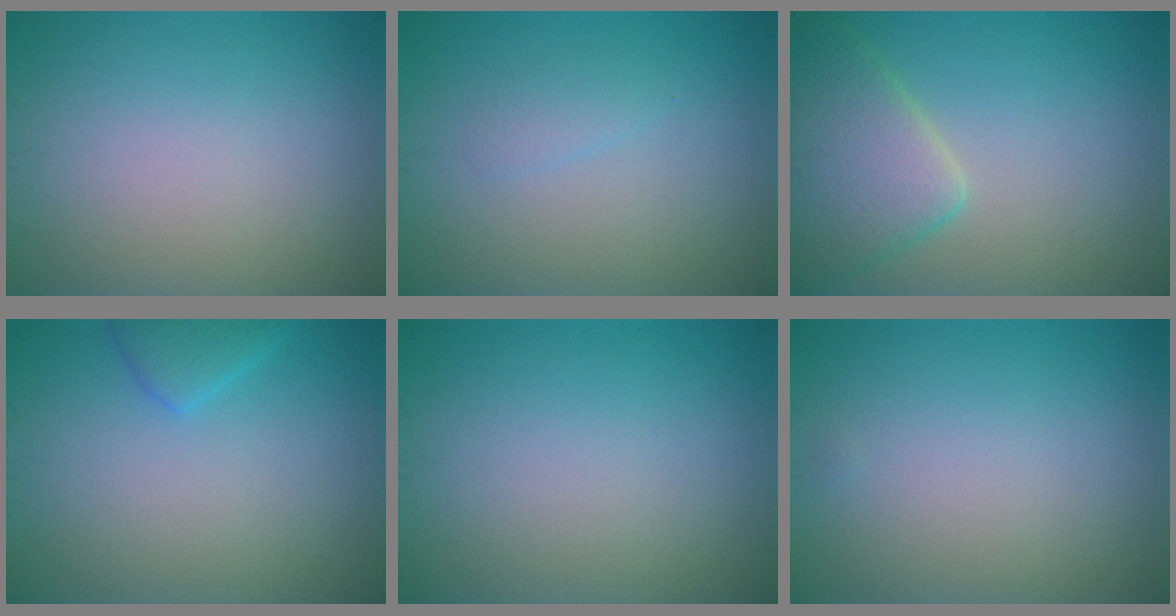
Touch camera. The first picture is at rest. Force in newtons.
{"total": 1.0, "press": 1.0, "slide": 0.1}
{"total": 5.6, "press": 5.6, "slide": 0.4}
{"total": 2.0, "press": 1.9, "slide": 0.2}
{"total": 0.0}
{"total": 0.0}